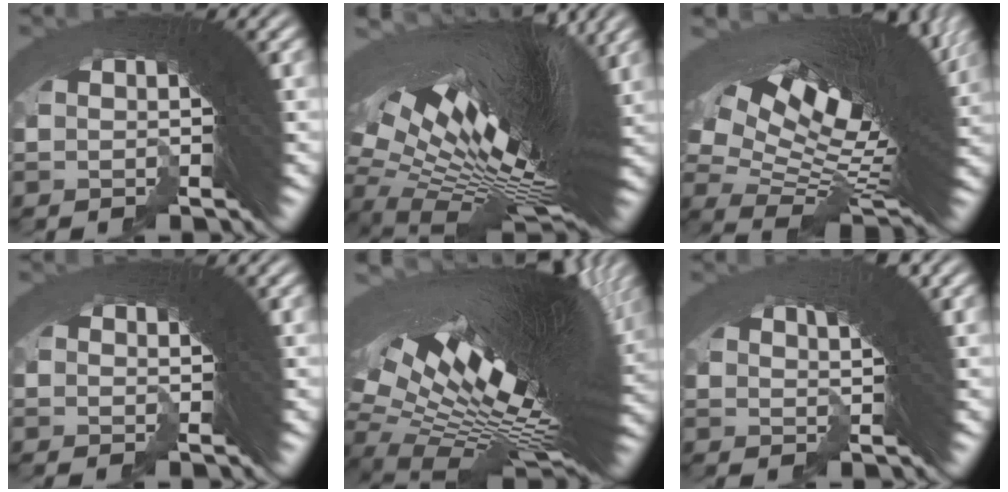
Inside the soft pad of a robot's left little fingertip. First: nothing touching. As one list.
[{"total": 20.0, "force": [0.5, 8.2, 18.2], "torque": [-0.291, -0.019, 0.026]}, {"total": 14.5, "force": [3.2, 6.6, 12.5], "torque": [-0.195, -0.012, 0.064]}, {"total": 0.6, "force": [-0.4, -0.2, 0.4], "torque": [-0.001, -0.002, -0.005]}, {"total": 22.1, "force": [1.3, 9.6, 19.9], "torque": [-0.308, -0.019, 0.034]}, {"total": 4.9, "force": [2.5, 1.0, 4.1], "torque": [-0.044, 0.030, 0.027]}]